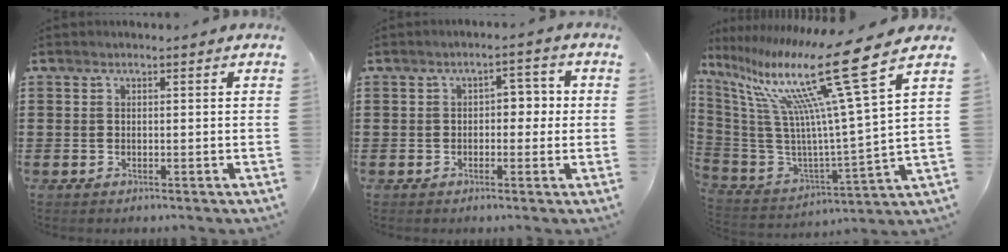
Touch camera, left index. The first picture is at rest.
{"total": 3.5, "force": [-0.2, 2.3, 2.6], "torque": [-0.049, 0.008, -0.013]}
{"total": 20.0, "force": [12.3, 1.2, 15.8], "torque": [-0.312, -0.075, 0.182]}